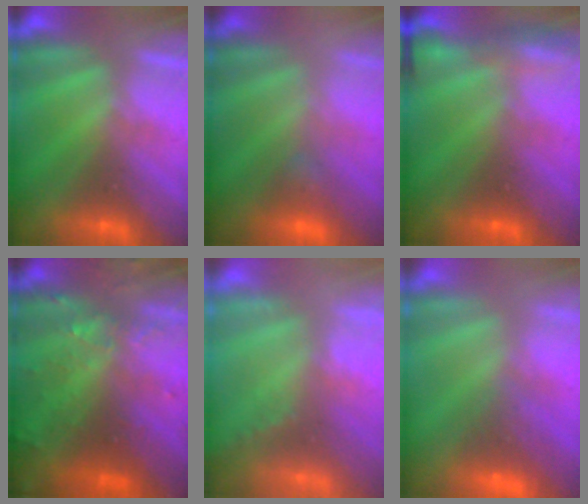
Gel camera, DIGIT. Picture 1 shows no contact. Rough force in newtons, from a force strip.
{"total": 2.2}
{"total": 5.4}
{"total": 9.2}
{"total": 1.1}
{"total": 7.5}